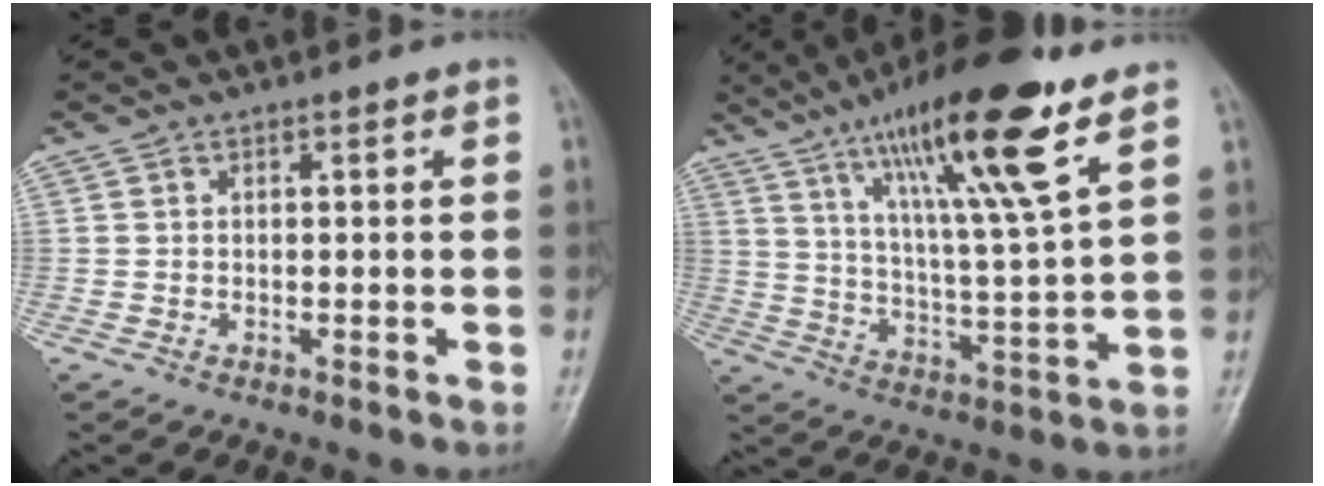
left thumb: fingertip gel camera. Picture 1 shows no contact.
{"total": 19.3, "force": [11.2, 2.3, 15.5], "torque": [-0.251, -0.049, 0.192]}